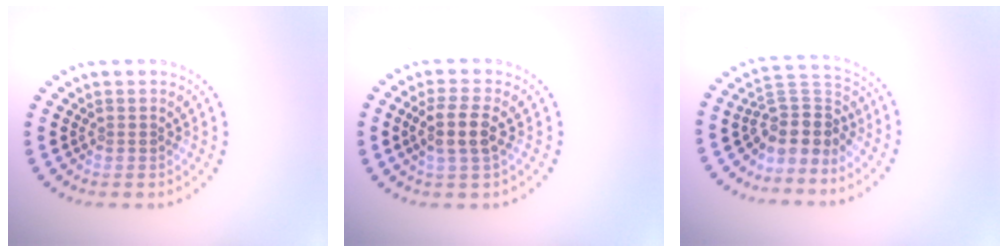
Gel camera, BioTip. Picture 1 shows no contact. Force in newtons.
{"total": 2.9, "press": 2.5, "slide": 1.4}
{"total": 4.1, "press": 3.3, "slide": 2.5}